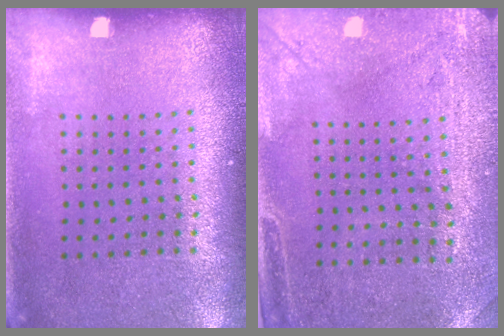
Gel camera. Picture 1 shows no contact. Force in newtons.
{"total": 3.0, "press": 2.4, "slide": 1.8}